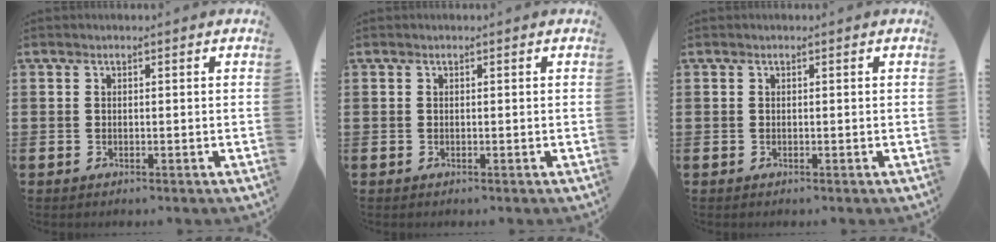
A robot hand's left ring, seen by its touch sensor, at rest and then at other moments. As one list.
[{"total": 0.0}, {"total": 0.0}]